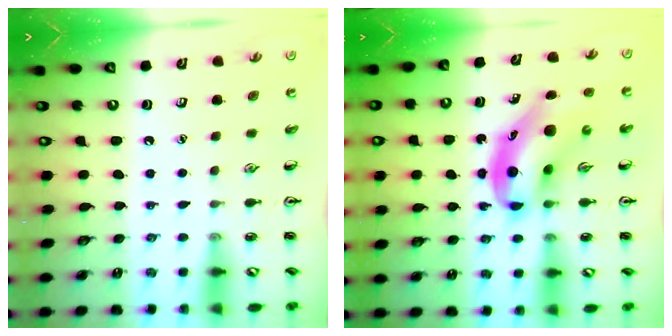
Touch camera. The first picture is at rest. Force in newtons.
{"total": 10.0, "press": 9.6, "slide": 2.8}